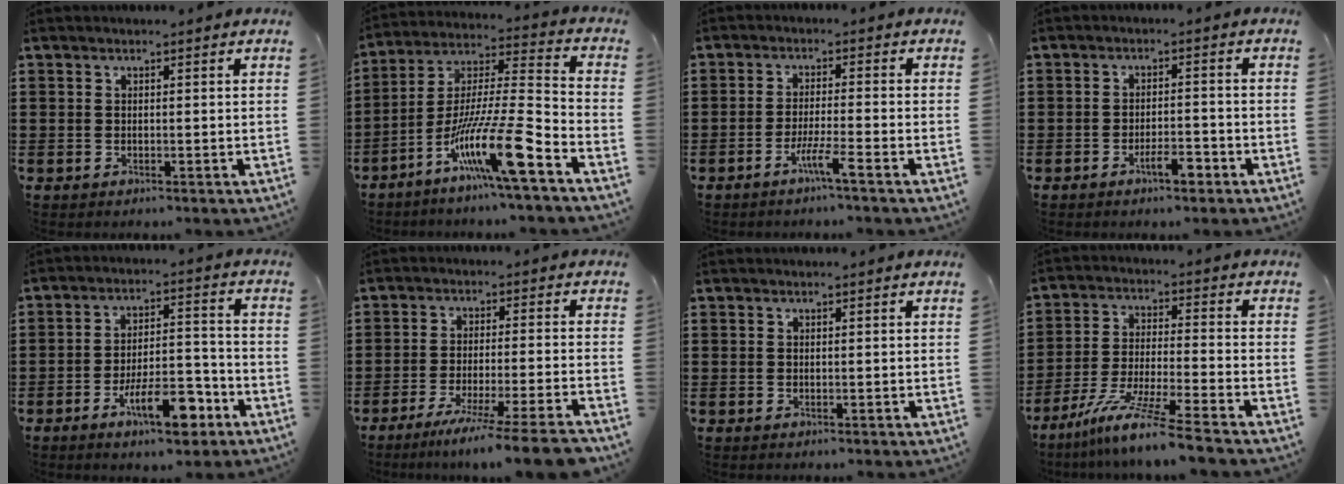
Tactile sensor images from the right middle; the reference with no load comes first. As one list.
[{"total": 14.3, "force": [-9.3, 0.6, 10.9], "torque": [-0.204, 0.000, -0.175]}, {"total": 4.1, "force": [-2.9, -0.2, 2.9], "torque": [-0.055, -0.002, -0.055]}, {"total": 3.8, "force": [-2.7, 1.1, 2.5], "torque": [-0.040, 0.008, -0.051]}, {"total": 9.6, "force": [-5.5, 3.2, 7.2], "torque": [-0.120, 0.013, -0.094]}, {"total": 7.1, "force": [-6.1, -1.1, 3.6], "torque": [-0.056, -0.015, -0.116]}, {"total": 0.0}, {"total": 9.6, "force": [-8.0, -0.6, 5.3], "torque": [-0.104, -0.008, -0.158]}]